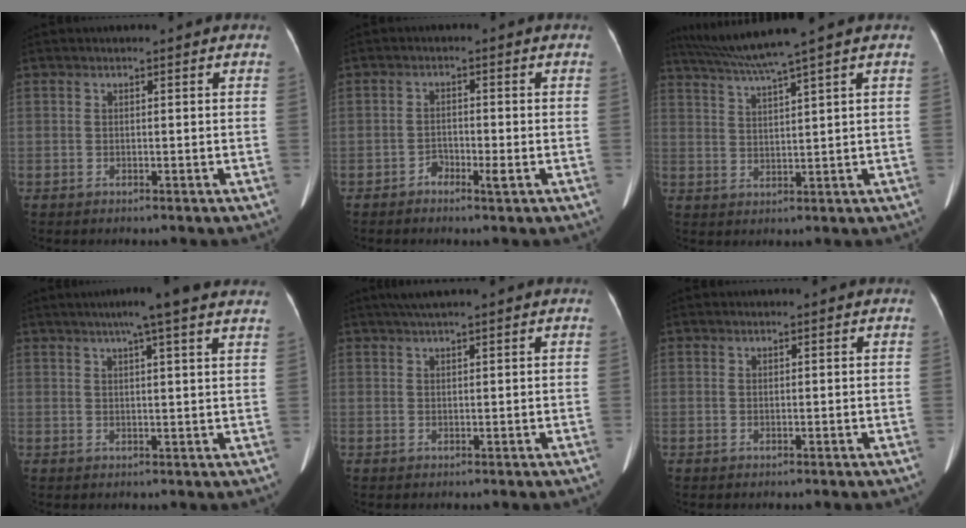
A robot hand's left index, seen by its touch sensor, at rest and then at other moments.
{"total": 2.0, "force": [-1.2, 0.6, 1.4], "torque": [-0.023, 0.002, -0.025]}
{"total": 6.9, "force": [5.6, -2.2, 3.4], "torque": [-0.065, 0.001, 0.106]}
{"total": 10.1, "force": [7.9, -0.3, 6.4], "torque": [-0.093, 0.021, 0.085]}
{"total": 3.5, "force": [2.8, -0.1, 2.0], "torque": [-0.032, 0.026, 0.052]}
{"total": 0.0}